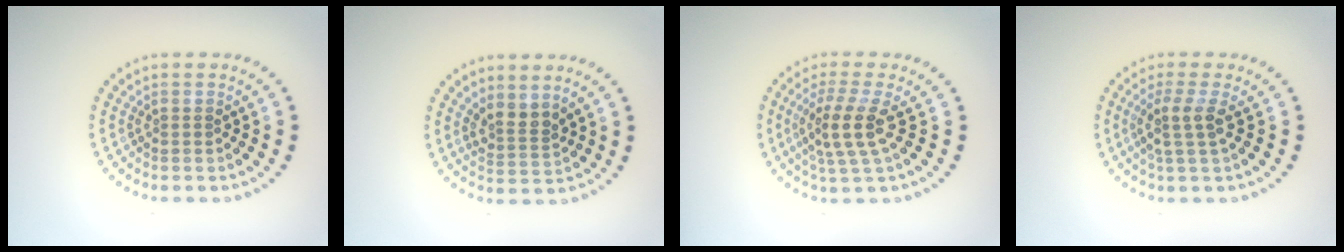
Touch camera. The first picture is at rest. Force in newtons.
{"total": 2.3, "press": 1.7, "slide": 1.6}
{"total": 3.7, "press": 3.2, "slide": 2.0}
{"total": 2.5, "press": 2.0, "slide": 1.5}